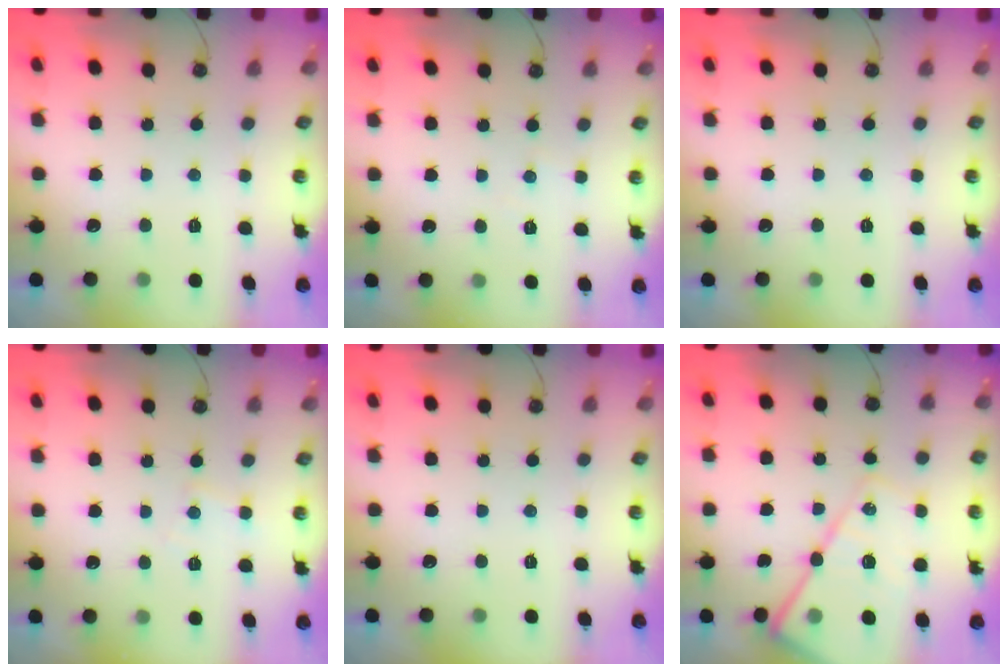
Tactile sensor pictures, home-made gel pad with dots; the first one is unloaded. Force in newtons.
{"total": 2.9, "press": 2.8, "slide": 0.7}
{"total": 0.0}
{"total": 5.4, "press": 5.3, "slide": 0.6}
{"total": 0.0}
{"total": 17.2, "press": 17.1, "slide": 1.9}